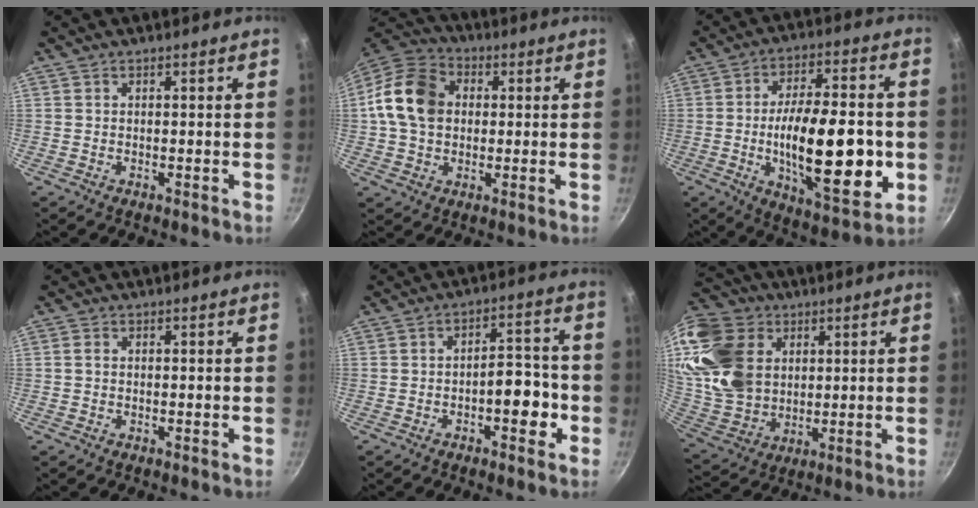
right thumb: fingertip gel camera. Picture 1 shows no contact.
{"total": 13.8, "force": [1.2, 10.7, 8.8], "torque": [-0.139, 0.022, 0.006]}
{"total": 22.7, "force": [-3.3, 8.9, 20.6], "torque": [-0.307, 0.001, -0.047]}
{"total": 0.9, "force": [0.0, 0.7, 0.6], "torque": [-0.010, 0.004, -0.001]}
{"total": 7.6, "force": [-2.5, 3.7, 6.1], "torque": [-0.052, 0.035, -0.036]}
{"total": 22.1, "force": [7.7, 16.5, 12.6], "torque": [-0.237, -0.023, 0.161]}